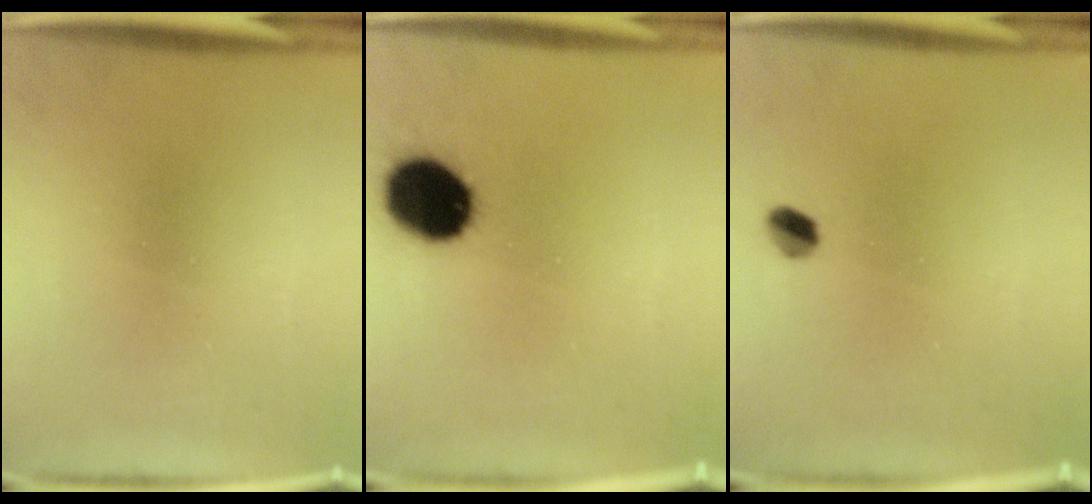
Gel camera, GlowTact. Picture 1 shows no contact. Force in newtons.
{"total": 15.0}
{"total": 2.7}